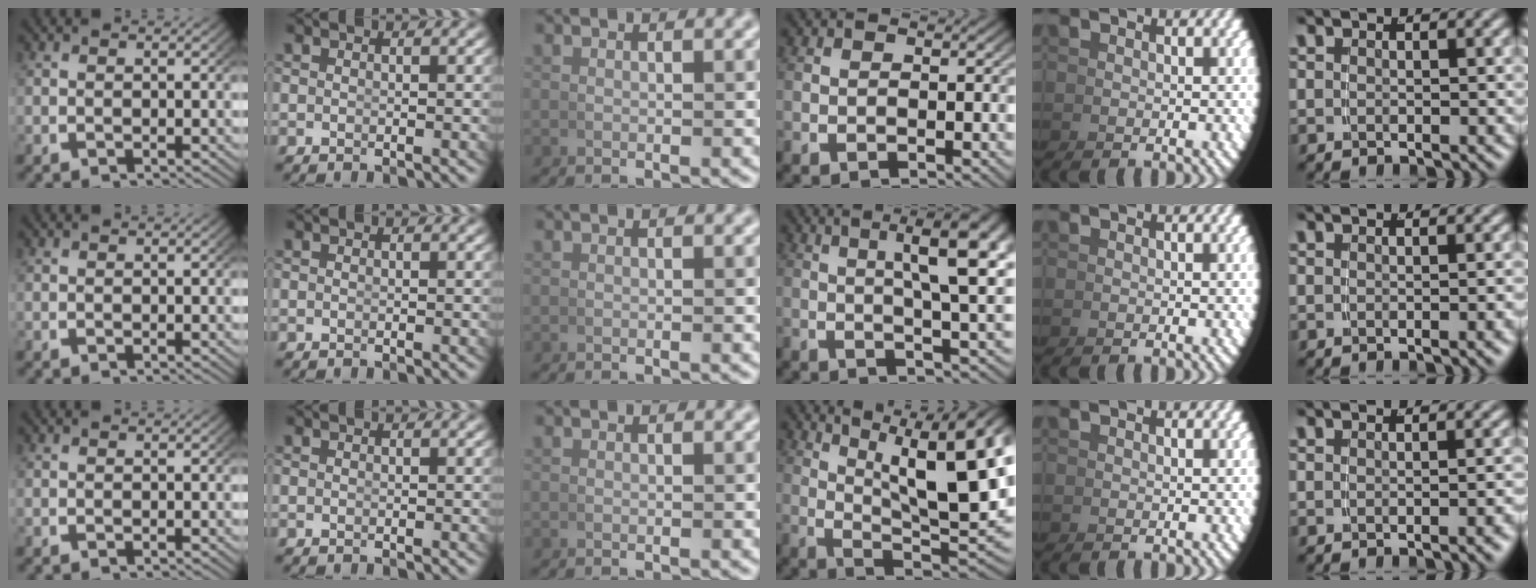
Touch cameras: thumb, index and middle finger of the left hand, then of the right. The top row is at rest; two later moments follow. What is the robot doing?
{"motion": "lift_and_place", "object": "cup"}